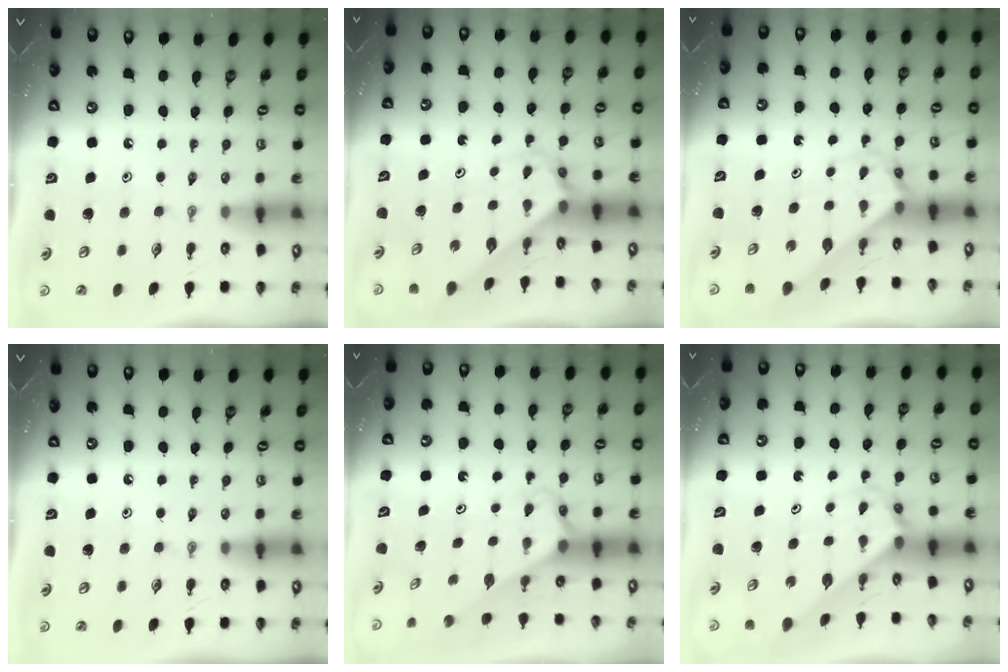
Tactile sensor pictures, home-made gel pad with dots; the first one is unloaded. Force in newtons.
{"total": 2.9, "press": 2.9, "slide": 0.3}
{"total": 2.7, "press": 2.7, "slide": 0.2}
{"total": 0.0}
{"total": 2.7, "press": 2.7, "slide": 0.1}
{"total": 2.7, "press": 2.7, "slide": 0.1}